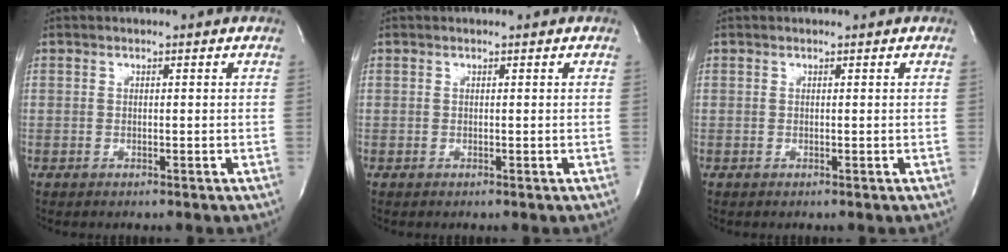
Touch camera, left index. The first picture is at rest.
{"total": 0.0}
{"total": 0.0}